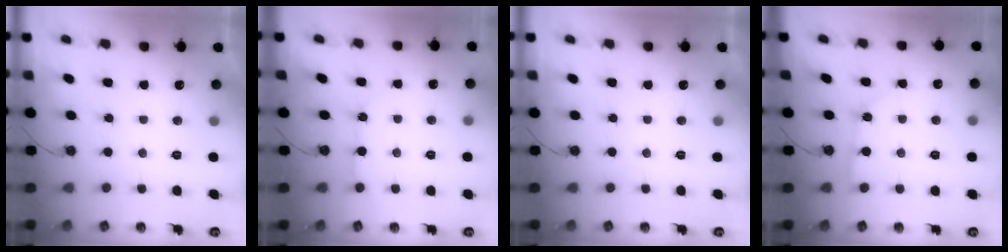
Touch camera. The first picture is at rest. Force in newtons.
{"total": 4.1, "press": 4.1, "slide": 0.2}
{"total": 0.0}
{"total": 2.0, "press": 2.0, "slide": 0.3}